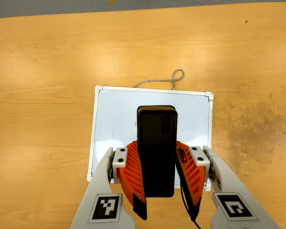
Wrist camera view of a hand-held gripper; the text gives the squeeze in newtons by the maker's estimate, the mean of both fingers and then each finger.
{"total": 7.8, "left": 6.5, "right": 9.1}